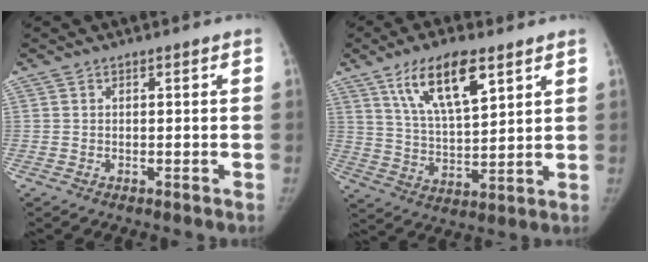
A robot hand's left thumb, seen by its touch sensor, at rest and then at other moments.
{"total": 13.4, "force": [7.4, 4.8, 10.1], "torque": [-0.160, -0.030, 0.139]}